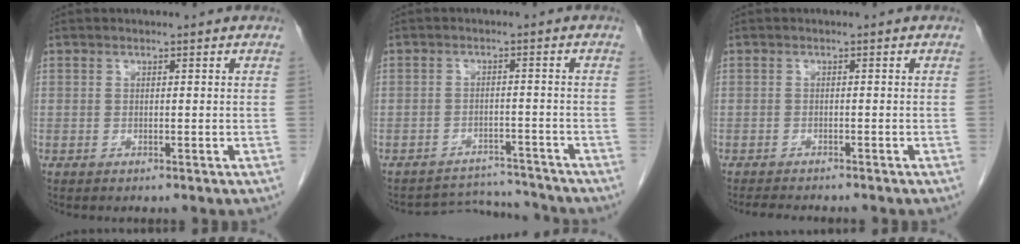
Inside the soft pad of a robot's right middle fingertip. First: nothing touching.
{"total": 6.3, "force": [-6.0, 0.4, -1.7], "torque": [0.023, 0.013, -0.087]}
{"total": 4.7, "force": [-4.2, 0.7, 1.9], "torque": [-0.027, -0.011, -0.060]}